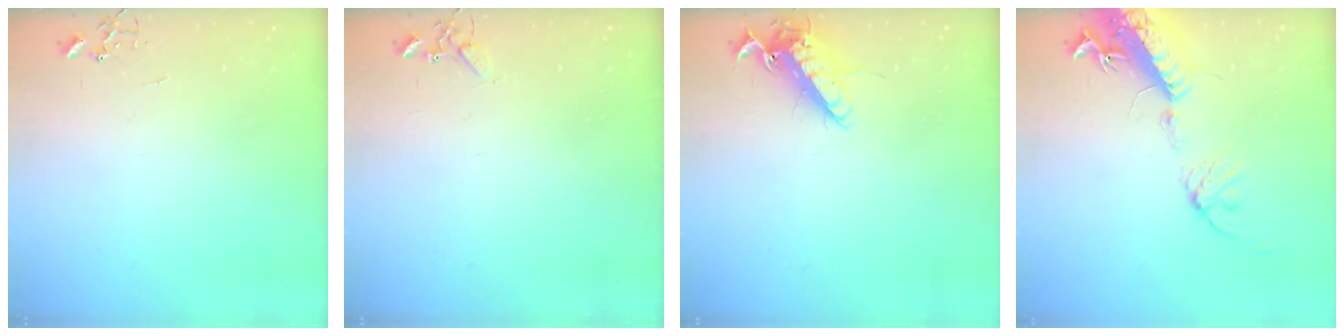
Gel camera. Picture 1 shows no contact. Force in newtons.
{"total": 4.7, "press": 4.6, "slide": 0.6}
{"total": 13.5, "press": 13.5, "slide": 1.2}
{"total": 17.9, "press": 17.4, "slide": 4.2}